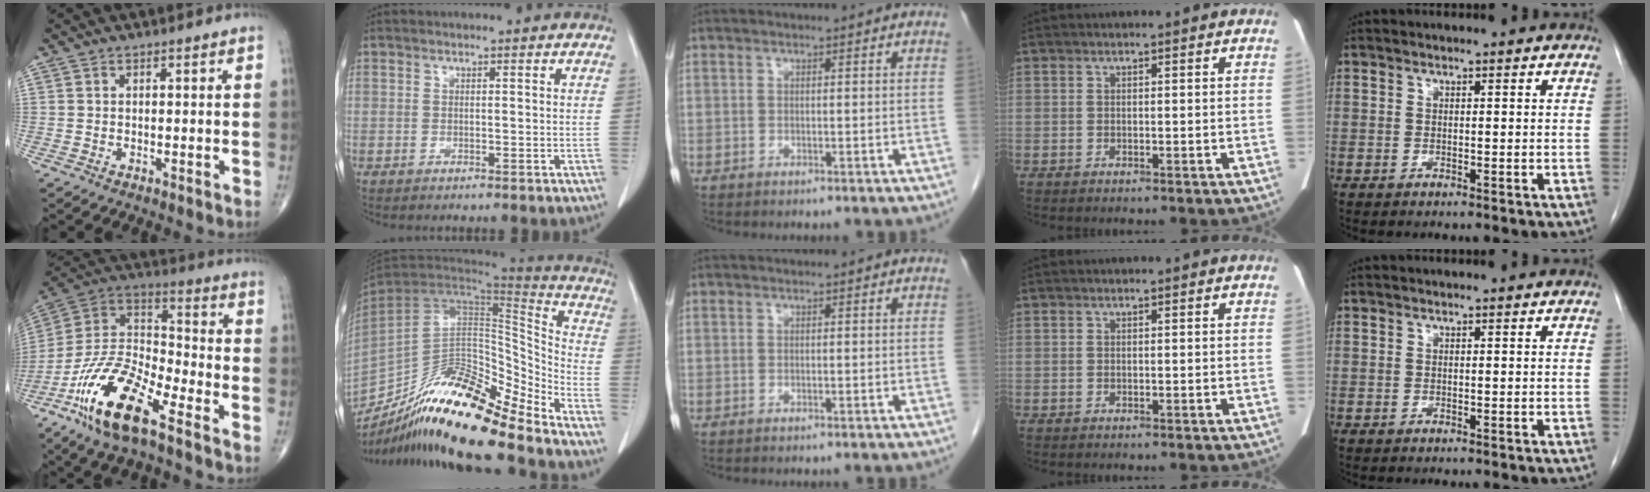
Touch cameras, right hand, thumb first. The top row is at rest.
{"thumb": {"total": 19.0, "force": [-11.5, 6.2, 13.8], "torque": [-0.264, 0.057, -0.222]}, "index": {"total": 21.9, "force": [-16.9, 3.4, 13.5], "torque": [-0.252, -0.008, -0.305]}}